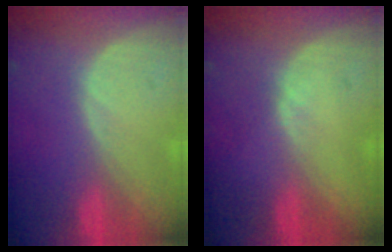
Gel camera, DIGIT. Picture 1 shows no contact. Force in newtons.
{"total": 1.0, "press": 0.7, "slide": 0.6}